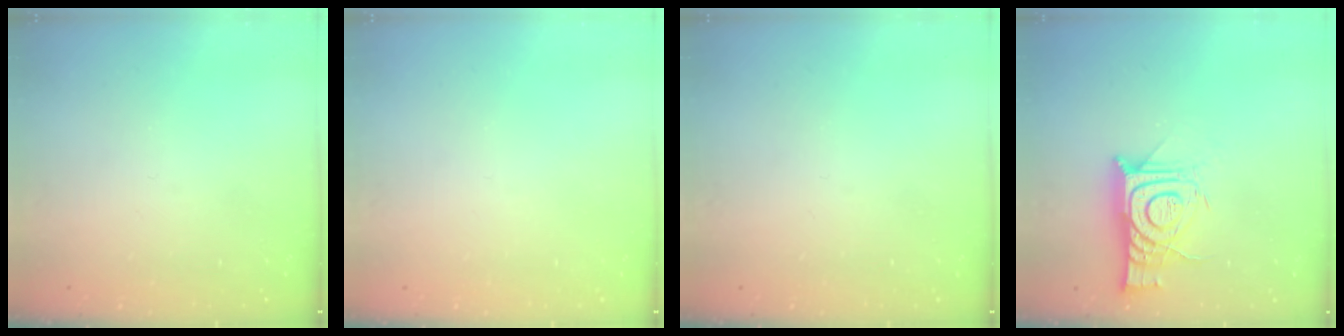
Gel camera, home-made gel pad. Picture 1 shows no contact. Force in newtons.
{"total": 0.0}
{"total": 0.0}
{"total": 12.7, "press": 12.6, "slide": 1.1}